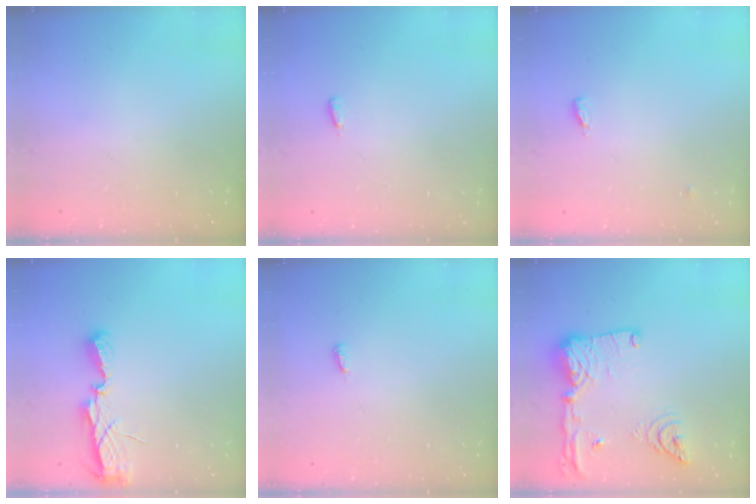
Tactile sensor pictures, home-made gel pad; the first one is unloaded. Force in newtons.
{"total": 2.7, "press": 2.6, "slide": 0.9}
{"total": 3.4, "press": 3.2, "slide": 1.2}
{"total": 7.1, "press": 7.1, "slide": 0.5}
{"total": 2.9, "press": 2.9, "slide": 0.3}
{"total": 20.1, "press": 19.9, "slide": 3.0}